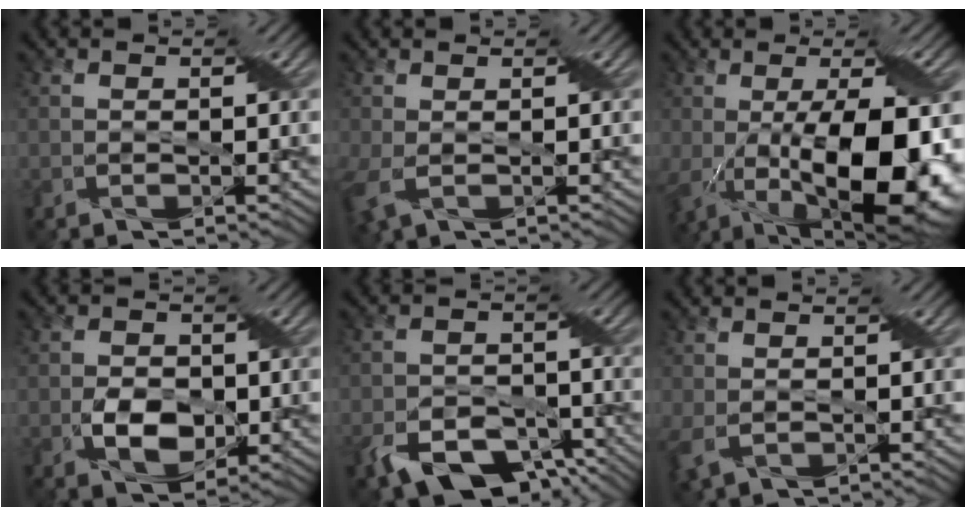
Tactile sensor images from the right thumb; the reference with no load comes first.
{"total": 3.6, "force": [-0.2, 1.9, 3.0], "torque": [-0.085, -0.001, -0.006]}
{"total": 15.8, "force": [-1.9, 6.4, 14.3], "torque": [-0.208, -0.011, -0.022]}
{"total": 5.0, "force": [-1.0, 3.4, 3.6], "torque": [-0.069, -0.008, -0.020]}
{"total": 9.6, "force": [-6.1, 5.3, 5.2], "torque": [-0.095, -0.022, -0.102]}
{"total": 2.8, "force": [0.0, 1.8, 2.2], "torque": [-0.059, -0.002, 0.000]}